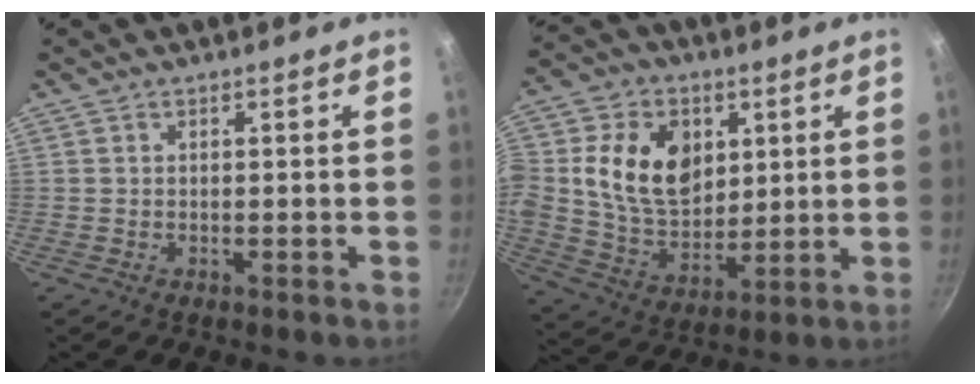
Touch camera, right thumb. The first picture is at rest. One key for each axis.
{"total": 17.3, "fx": 3.9, "fy": 12.7, "fz": 11.2, "tx": -0.176, "ty": -0.011, "tz": 0.070}